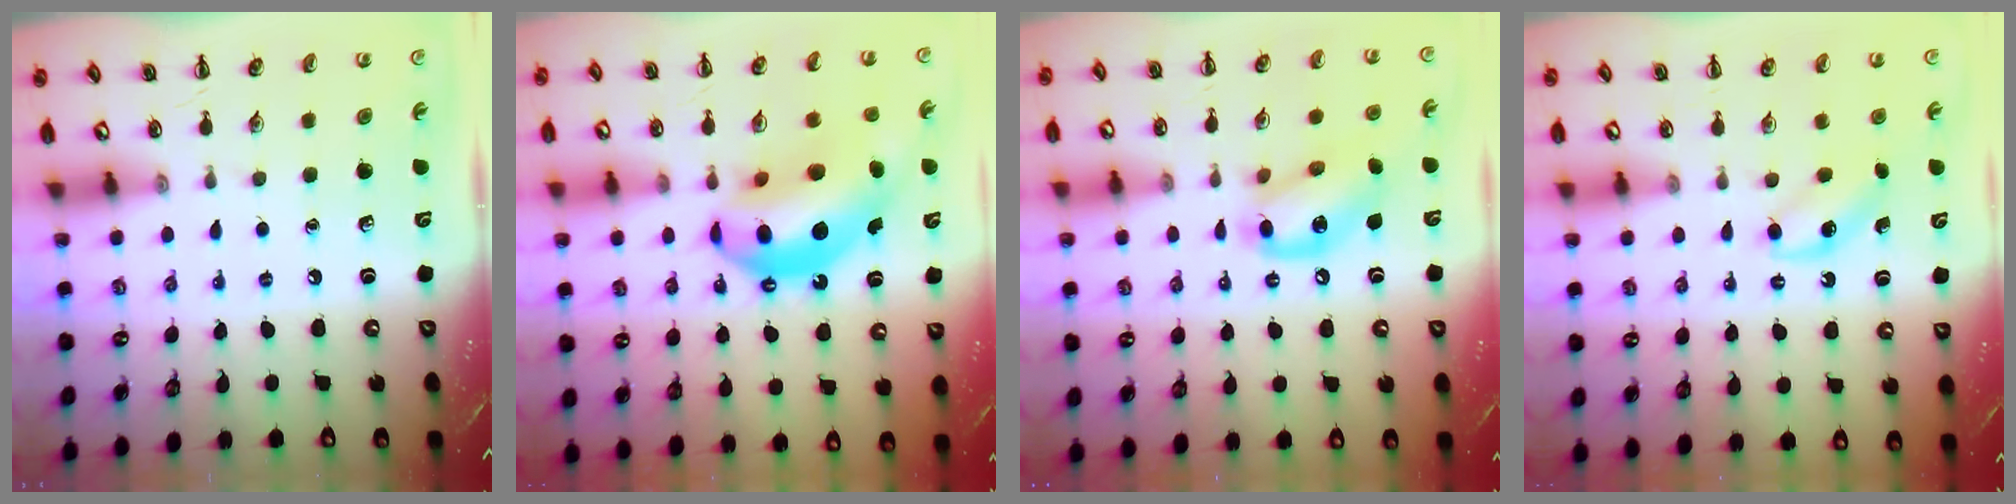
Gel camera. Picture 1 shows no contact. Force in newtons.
{"total": 17.5, "press": 16.8, "slide": 4.8}
{"total": 13.1, "press": 12.8, "slide": 2.7}
{"total": 5.1, "press": 4.8, "slide": 1.4}